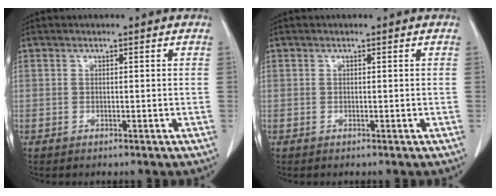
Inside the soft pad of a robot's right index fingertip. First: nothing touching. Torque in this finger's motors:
{"motor_torque": [0.00, 0.00, 0.00, 0.00]}